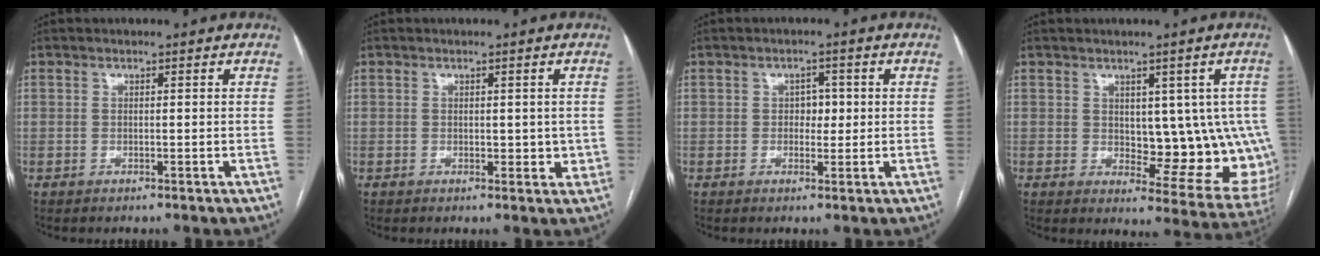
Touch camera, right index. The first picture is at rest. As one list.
[{"total": 2.5, "force": [0.2, 1.7, 1.8], "torque": [-0.018, 0.000, 0.006]}, {"total": 2.5, "force": [0.1, 1.7, 1.8], "torque": [-0.020, 0.004, 0.001]}, {"total": 12.1, "force": [0.9, 6.1, 10.4], "torque": [-0.102, 0.002, 0.024]}]